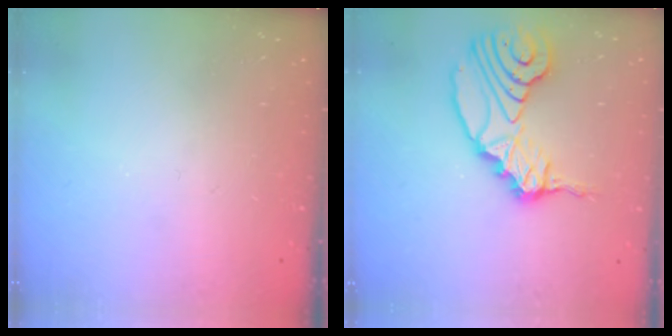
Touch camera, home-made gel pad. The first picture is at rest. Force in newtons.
{"total": 16.4, "press": 15.6, "slide": 5.2}